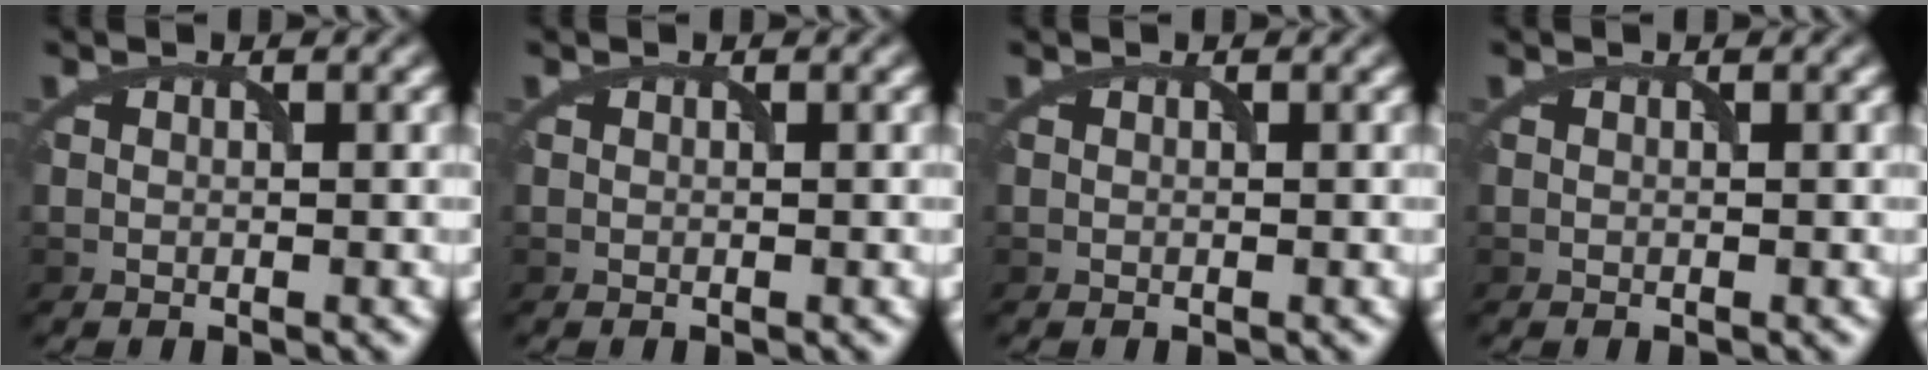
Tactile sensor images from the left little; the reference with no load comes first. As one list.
[{"total": 0.0}, {"total": 0.0}, {"total": 0.0}]